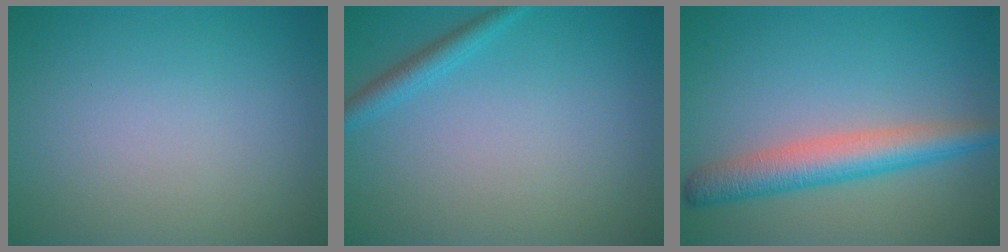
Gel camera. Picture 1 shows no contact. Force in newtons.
{"total": 1.6, "press": 1.6, "slide": 0.1}
{"total": 4.8, "press": 4.8, "slide": 0.2}